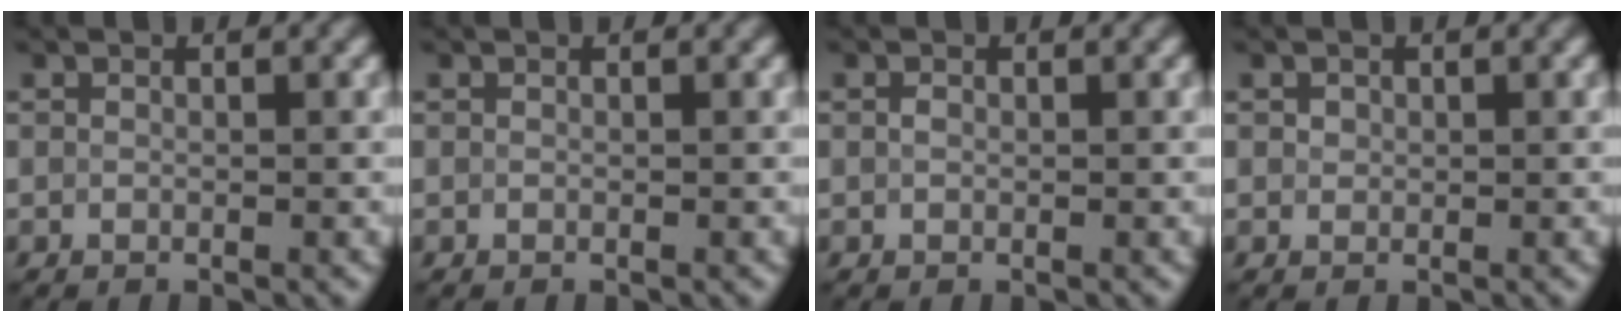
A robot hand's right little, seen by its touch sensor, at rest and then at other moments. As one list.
[{"total": 0.0}, {"total": 0.6, "force": [0.1, 0.4, 0.4], "torque": [-0.008, 0.000, 0.001]}, {"total": 0.6, "force": [0.3, 0.6, 0.2], "torque": [-0.001, -0.001, 0.004]}]